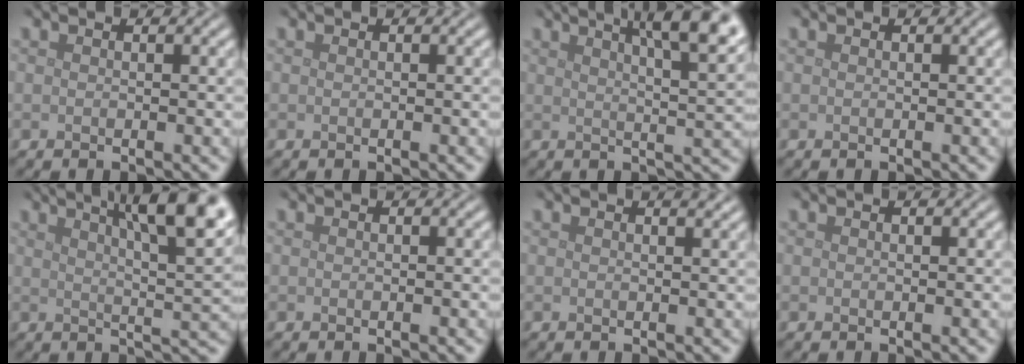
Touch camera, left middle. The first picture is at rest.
{"total": 0.0}
{"total": 10.2, "force": [5.5, 3.4, 8.0], "torque": [-0.069, 0.043, 0.048]}
{"total": 0.0}
{"total": 11.6, "force": [5.9, 3.4, 9.4], "torque": [-0.092, 0.035, 0.065]}
{"total": 0.0}
{"total": 0.9, "force": [0.7, 0.2, 0.5], "torque": [-0.005, 0.002, 0.012]}
{"total": 0.0}